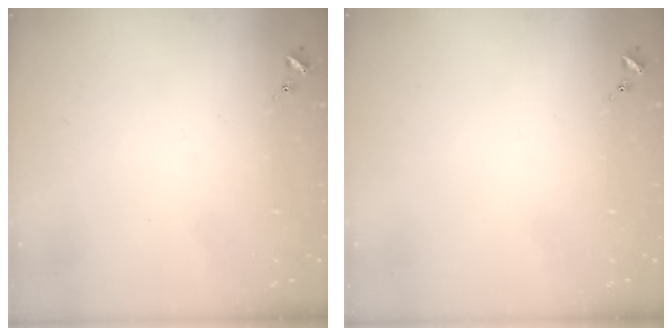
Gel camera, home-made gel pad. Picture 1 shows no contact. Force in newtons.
{"total": 0.0}